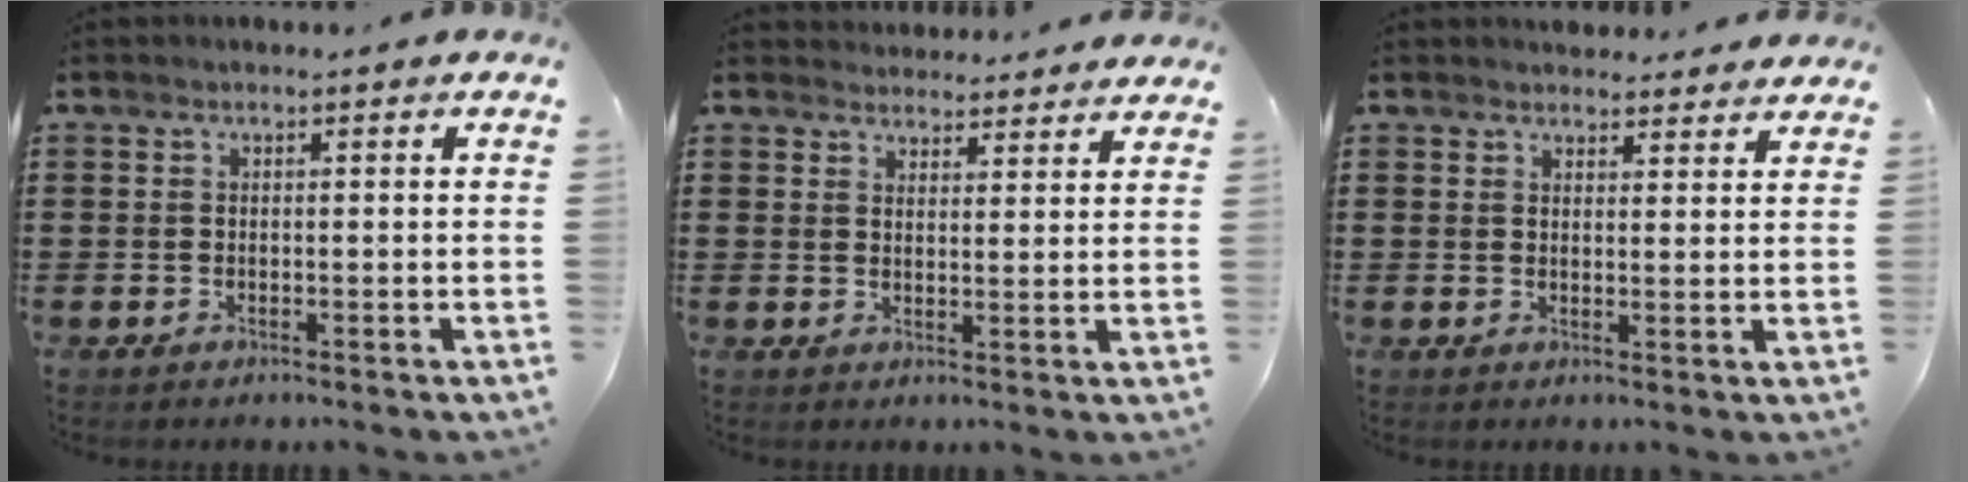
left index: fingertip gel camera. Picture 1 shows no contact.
{"total": 3.3, "force": [3.2, 0.5, -0.2], "torque": [0.001, -0.015, 0.059]}
{"total": 2.9, "force": [2.9, 0.6, 0.2], "torque": [-0.003, -0.010, 0.053]}